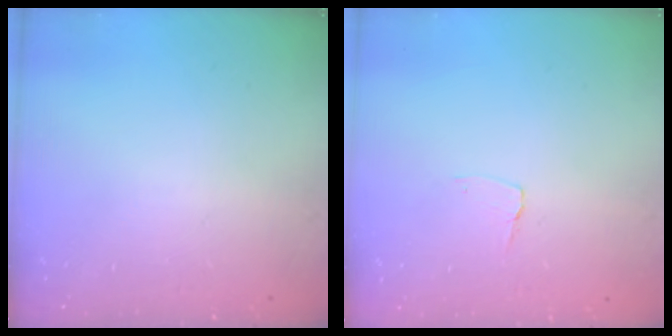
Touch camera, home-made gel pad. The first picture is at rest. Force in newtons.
{"total": 2.9, "press": 2.9, "slide": 0.3}